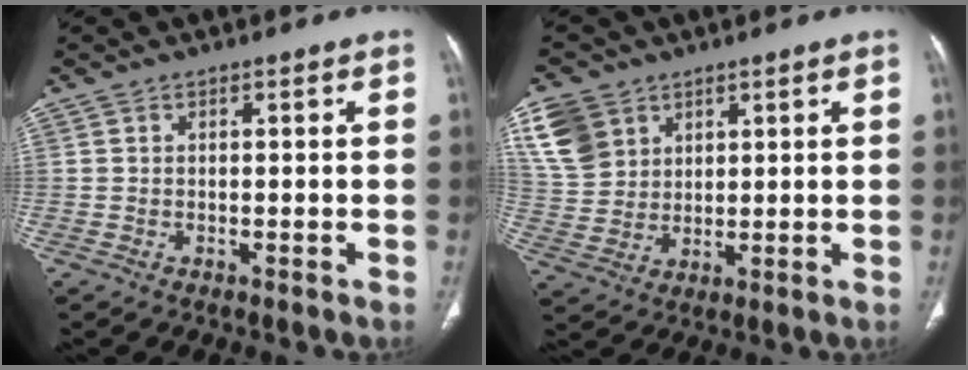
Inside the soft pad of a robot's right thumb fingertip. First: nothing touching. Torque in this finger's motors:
{"motor_torque": [0.53, 0.54, 0.11, -0.06, 0.05]}